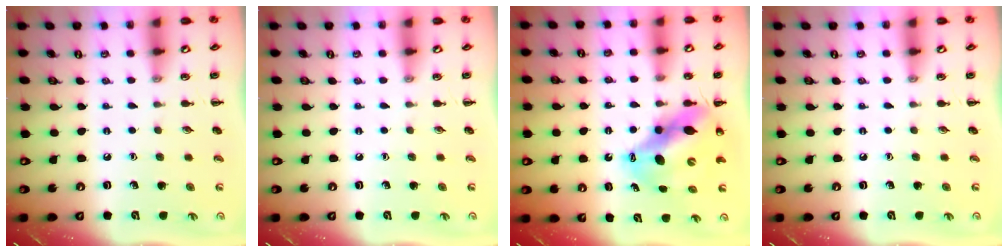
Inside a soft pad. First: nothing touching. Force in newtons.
{"total": 0.0}
{"total": 12.8, "press": 12.5, "slide": 3.1}
{"total": 0.0}